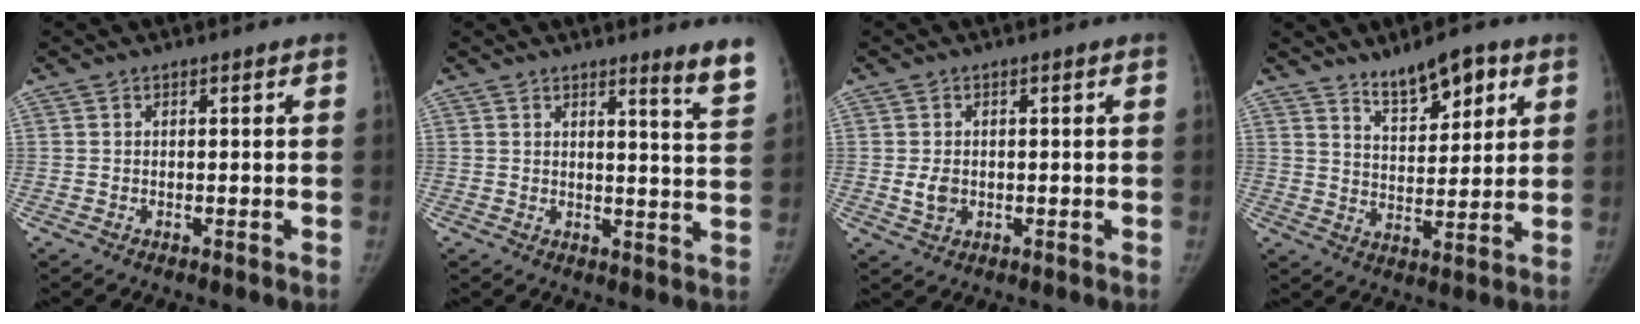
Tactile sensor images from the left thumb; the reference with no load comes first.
{"total": 6.4, "force": [4.9, -0.5, 4.1], "torque": [-0.047, -0.045, 0.052]}
{"total": 2.8, "force": [-0.2, 2.2, 1.7], "torque": [-0.023, -0.001, 0.001]}
{"total": 9.3, "force": [6.0, 3.6, 6.0], "torque": [-0.072, -0.034, 0.103]}